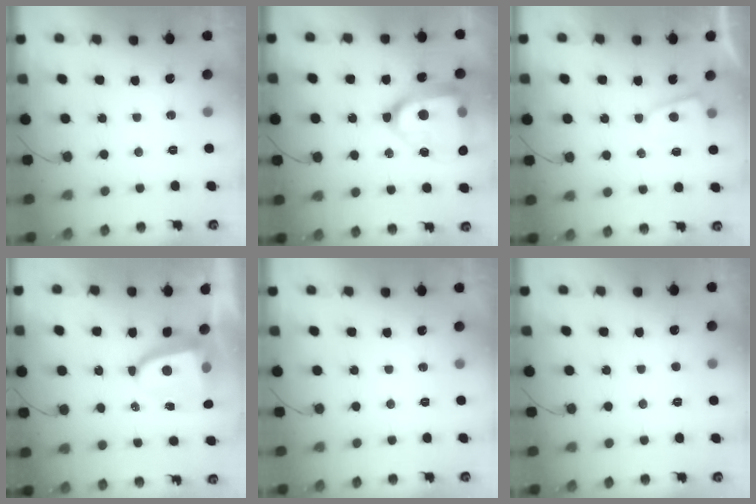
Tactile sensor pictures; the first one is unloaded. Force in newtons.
{"total": 24.5, "press": 24.4, "slide": 2.1}
{"total": 3.3, "press": 3.3, "slide": 0.1}
{"total": 6.4, "press": 6.3, "slide": 0.9}
{"total": 0.0}
{"total": 2.3, "press": 2.3, "slide": 0.2}